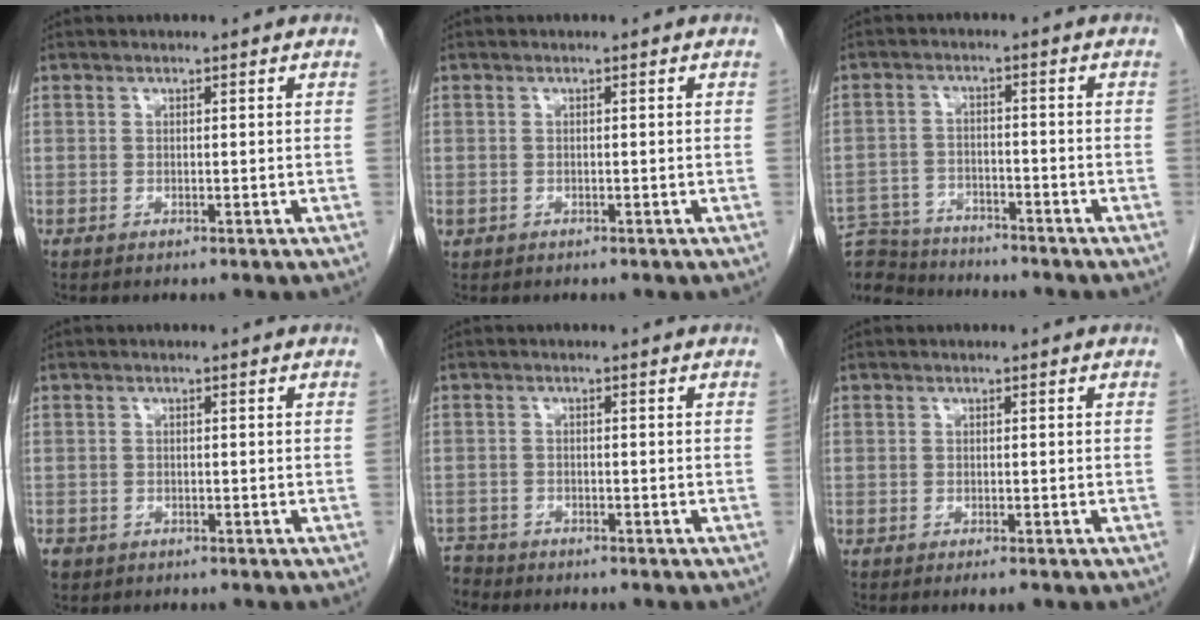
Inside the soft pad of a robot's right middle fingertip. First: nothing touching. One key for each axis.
{"total": 0.6, "fx": -0.2, "fy": 0.6, "fz": 0.2, "tx": -0.006, "ty": 0.005, "tz": 0.001}
{"total": 12.0, "fx": -11.5, "fy": 2.5, "fz": 2.3, "tx": -0.052, "ty": 0.009, "tz": -0.185}
{"total": 2.1, "fx": -1.4, "fy": 1.5, "fz": 0.5, "tx": -0.014, "ty": 0.001, "tz": -0.022}
{"total": 3.0, "fx": -2.9, "fy": 0.6, "fz": -0.6, "tx": 0.009, "ty": -0.007, "tz": -0.055}
{"total": 1.4, "fx": -1.0, "fy": 0.3, "fz": 0.9, "tx": -0.012, "ty": -0.004, "tz": -0.012}